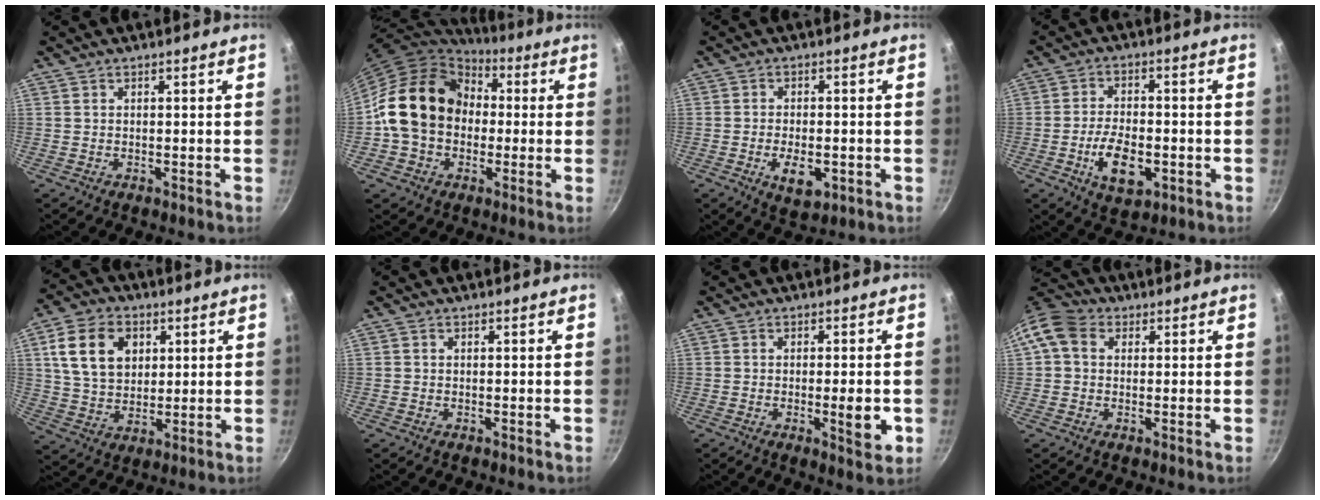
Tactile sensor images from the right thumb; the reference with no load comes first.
{"total": 18.2, "force": [0.4, 14.6, 10.9], "torque": [-0.164, 0.042, -0.002]}
{"total": 6.6, "force": [-2.0, 3.5, 5.2], "torque": [-0.080, 0.003, -0.025]}
{"total": 9.7, "force": [-2.9, 5.2, 7.7], "torque": [-0.125, 0.012, -0.048]}
{"total": 13.2, "force": [3.8, 9.7, 8.1], "torque": [-0.127, -0.001, 0.069]}
{"total": 0.0}
{"total": 6.0, "force": [-1.4, 1.5, 5.7], "torque": [-0.077, -0.003, -0.018]}
{"total": 7.2, "force": [1.5, 5.8, 4.1], "torque": [-0.064, 0.013, 0.009]}